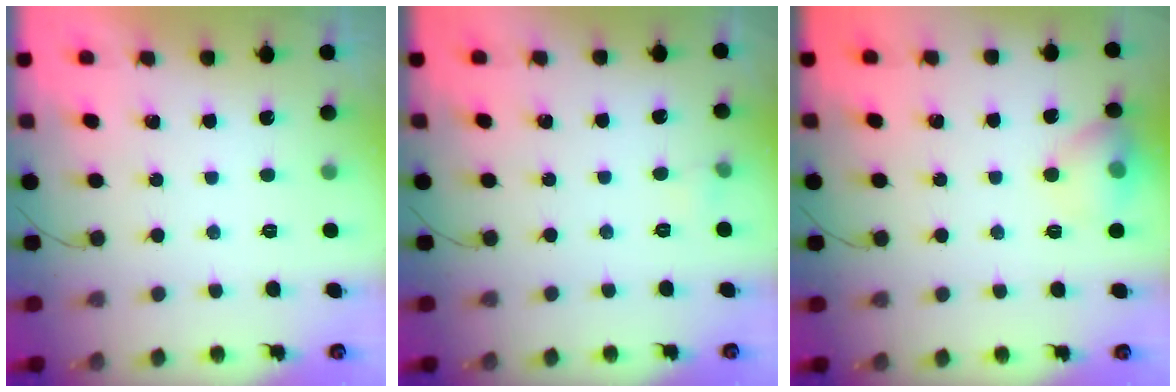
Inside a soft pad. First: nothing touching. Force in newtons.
{"total": 3.4, "press": 3.1, "slide": 1.3}
{"total": 10.5, "press": 9.0, "slide": 5.4}